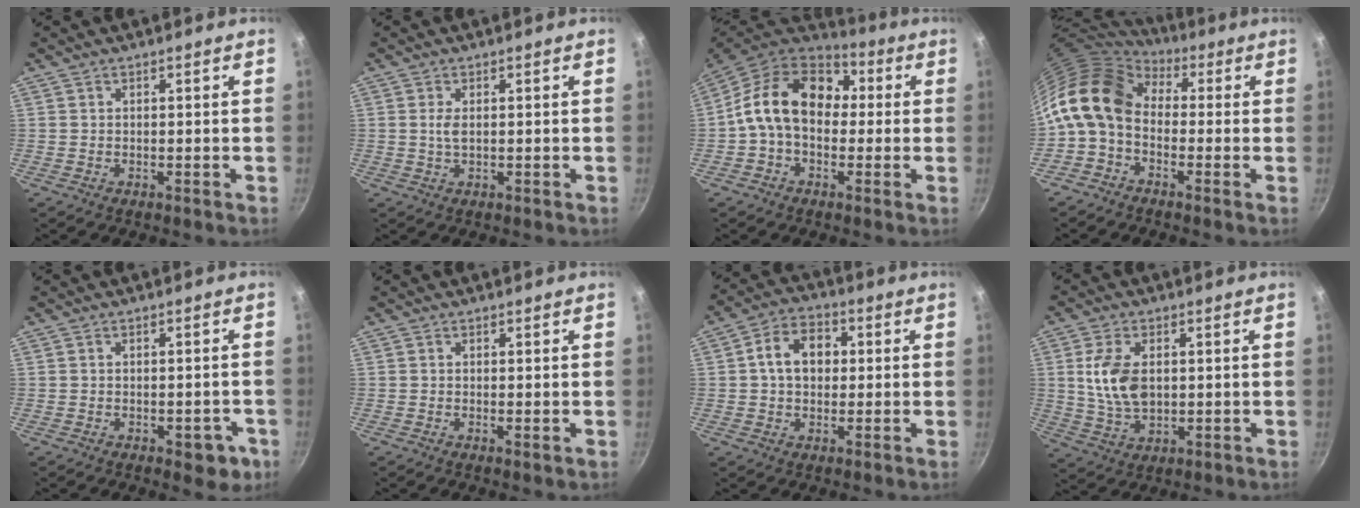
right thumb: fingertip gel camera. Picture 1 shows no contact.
{"total": 1.9, "force": [0.3, 0.8, 1.7], "torque": [-0.035, -0.001, 0.005]}
{"total": 16.4, "force": [1.2, 11.9, 11.2], "torque": [-0.160, 0.035, -0.002]}
{"total": 13.1, "force": [0.4, 9.3, 9.3], "torque": [-0.162, 0.028, -0.018]}
{"total": 5.6, "force": [-2.3, 3.1, 4.0], "torque": [-0.022, 0.019, -0.020]}
{"total": 0.7, "force": [0.0, 0.2, 0.7], "torque": [-0.012, -0.002, -0.002]}
{"total": 9.3, "force": [1.1, 6.9, 6.1], "torque": [-0.075, 0.019, 0.005]}
{"total": 9.8, "force": [1.3, 6.0, 7.6], "torque": [-0.140, -0.010, 0.027]}